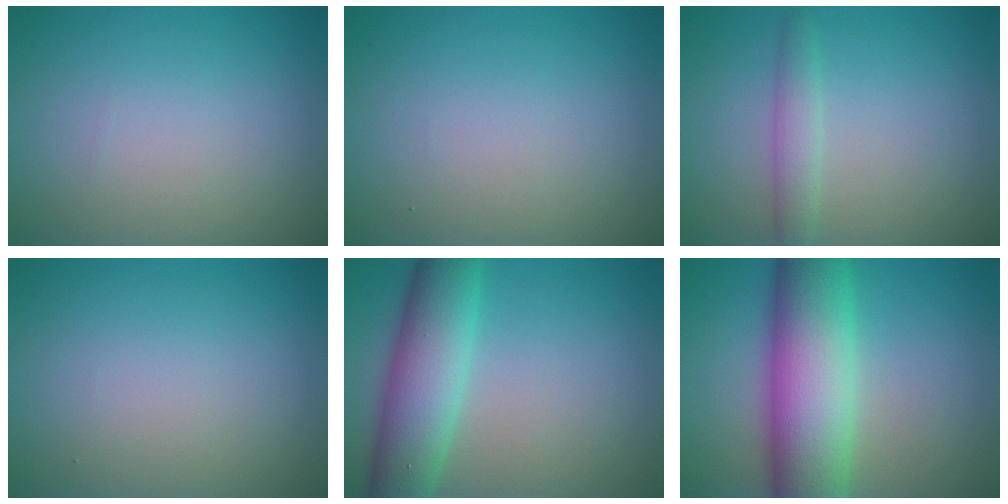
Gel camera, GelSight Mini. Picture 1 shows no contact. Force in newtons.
{"total": 0.0}
{"total": 1.9, "press": 1.9, "slide": 0.0}
{"total": 0.0}
{"total": 7.5, "press": 7.5, "slide": 0.1}
{"total": 11.6, "press": 11.6, "slide": 0.5}